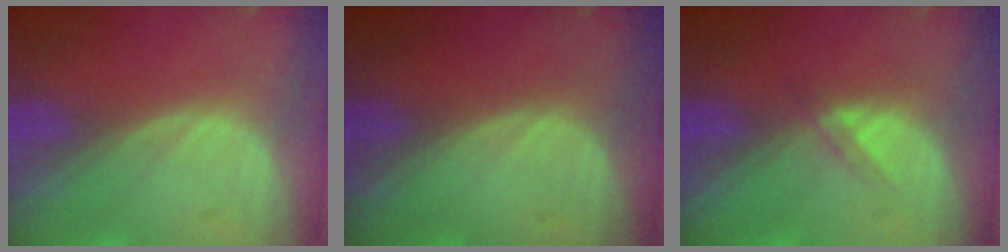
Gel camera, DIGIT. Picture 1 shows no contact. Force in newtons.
{"total": 0.0}
{"total": 1.8, "press": 1.4, "slide": 1.0}